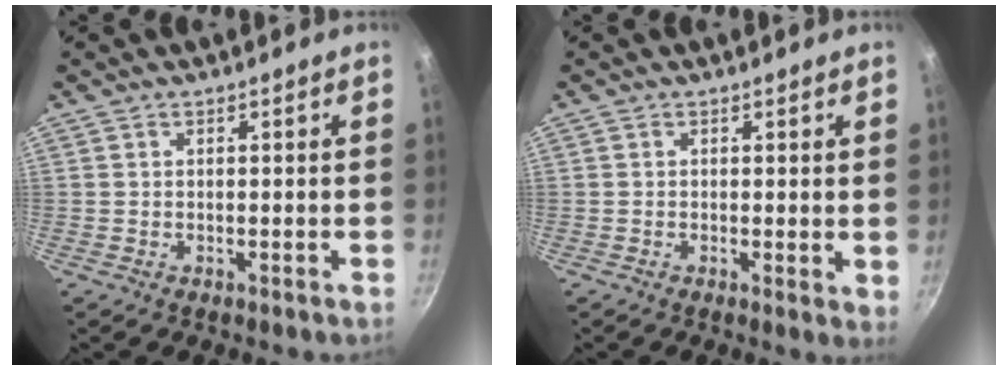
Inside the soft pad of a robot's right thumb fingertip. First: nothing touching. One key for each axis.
{"total": 2.0, "fx": 0.3, "fy": 0.6, "fz": 1.9, "tx": -0.024, "ty": -0.006, "tz": 0.001}